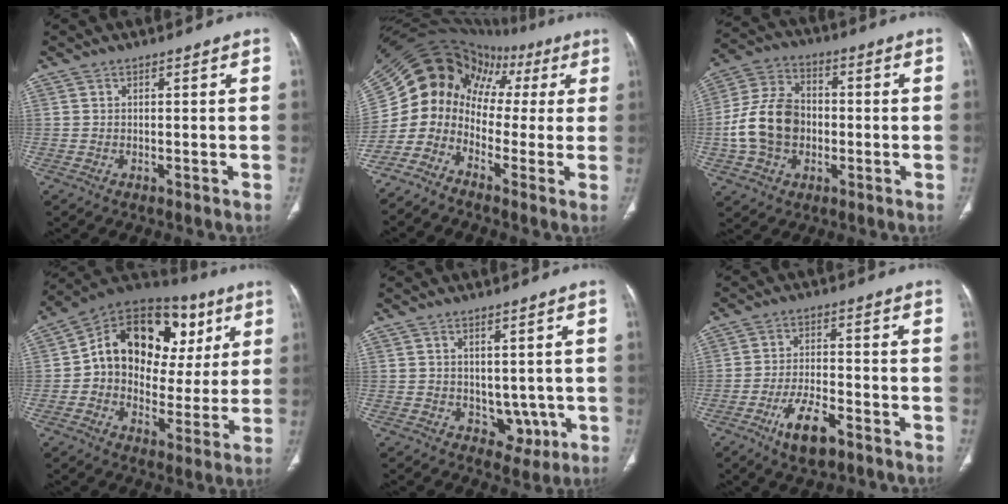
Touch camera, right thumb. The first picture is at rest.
{"total": 14.2, "force": [-1.4, 12.3, 6.9], "torque": [-0.079, 0.100, -0.036]}
{"total": 13.9, "force": [-1.7, 10.4, 9.0], "torque": [-0.157, 0.029, -0.033]}
{"total": 22.0, "force": [5.8, 15.5, 14.5], "torque": [-0.172, 0.033, 0.090]}
{"total": 4.6, "force": [-0.3, 3.5, 3.0], "torque": [-0.014, -0.005, 0.010]}
{"total": 8.4, "force": [-4.8, 3.3, 6.0], "torque": [-0.109, 0.022, -0.079]}